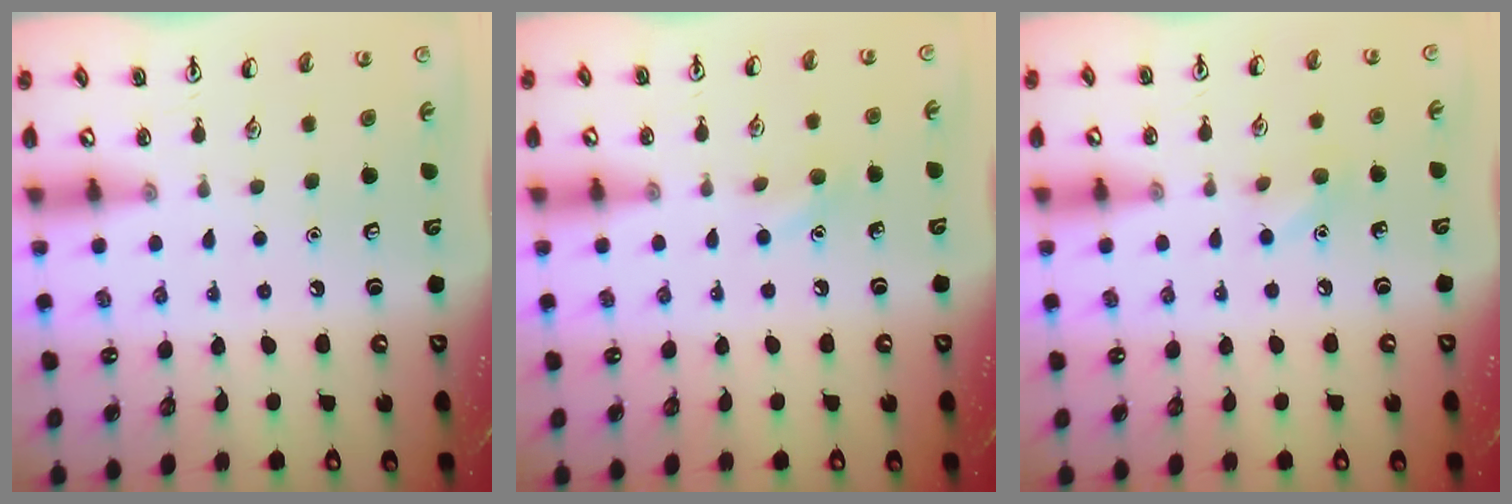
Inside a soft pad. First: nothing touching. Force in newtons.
{"total": 5.7, "press": 5.5, "slide": 1.5}
{"total": 6.9, "press": 6.6, "slide": 2.1}